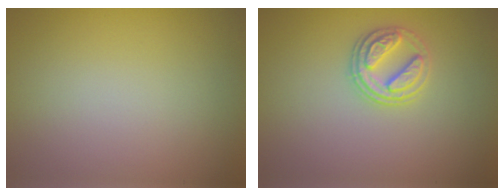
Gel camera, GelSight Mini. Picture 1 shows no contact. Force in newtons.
{"total": 2.7, "press": 2.6, "slide": 0.9}